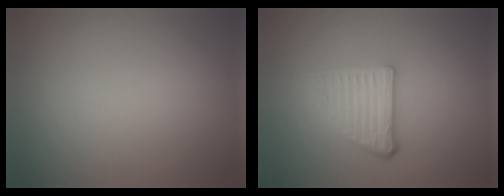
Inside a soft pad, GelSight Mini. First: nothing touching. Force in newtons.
{"total": 3.8, "press": 2.4, "slide": 3.0}